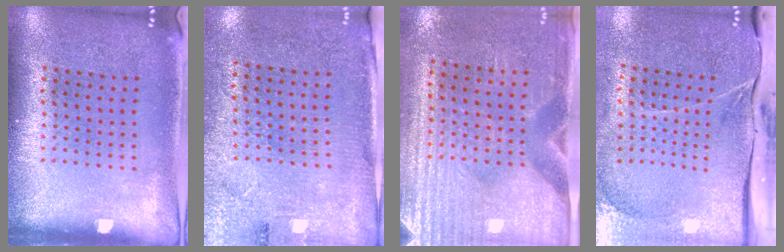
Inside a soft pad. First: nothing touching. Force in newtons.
{"total": 2.7, "press": 2.4, "slide": 1.3}
{"total": 3.0, "press": 2.7, "slide": 1.4}
{"total": 4.4, "press": 3.6, "slide": 2.5}